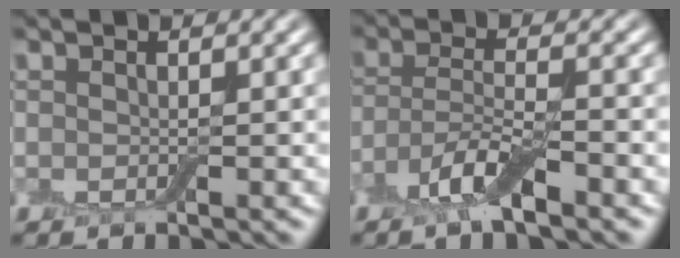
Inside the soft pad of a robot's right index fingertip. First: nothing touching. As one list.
[{"total": 4.2, "force": [-2.5, 1.0, 3.2], "torque": [-0.064, 0.002, -0.057]}]